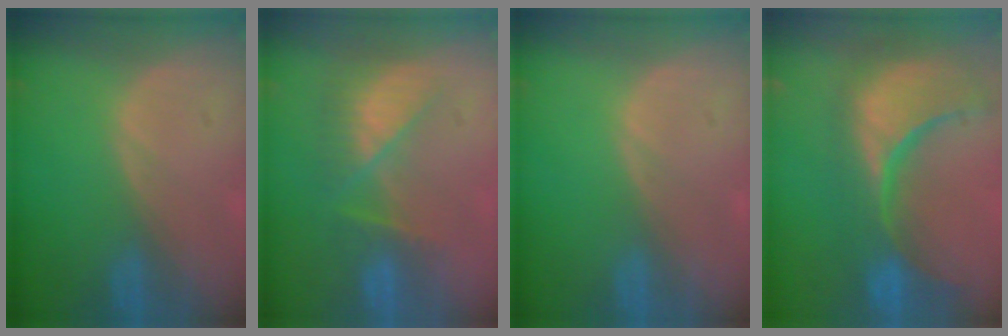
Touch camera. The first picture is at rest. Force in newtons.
{"total": 8.0, "press": 6.9, "slide": 4.1}
{"total": 0.0}
{"total": 15.3, "press": 12.2, "slide": 9.3}